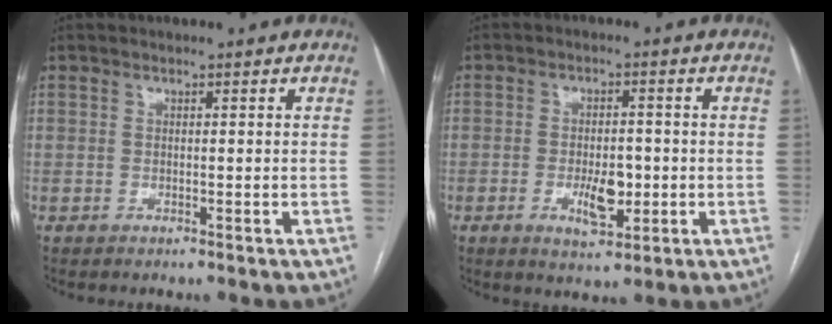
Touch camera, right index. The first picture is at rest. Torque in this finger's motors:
{"motor_torque": [0.04, 0.12, 0.02, 0.01]}